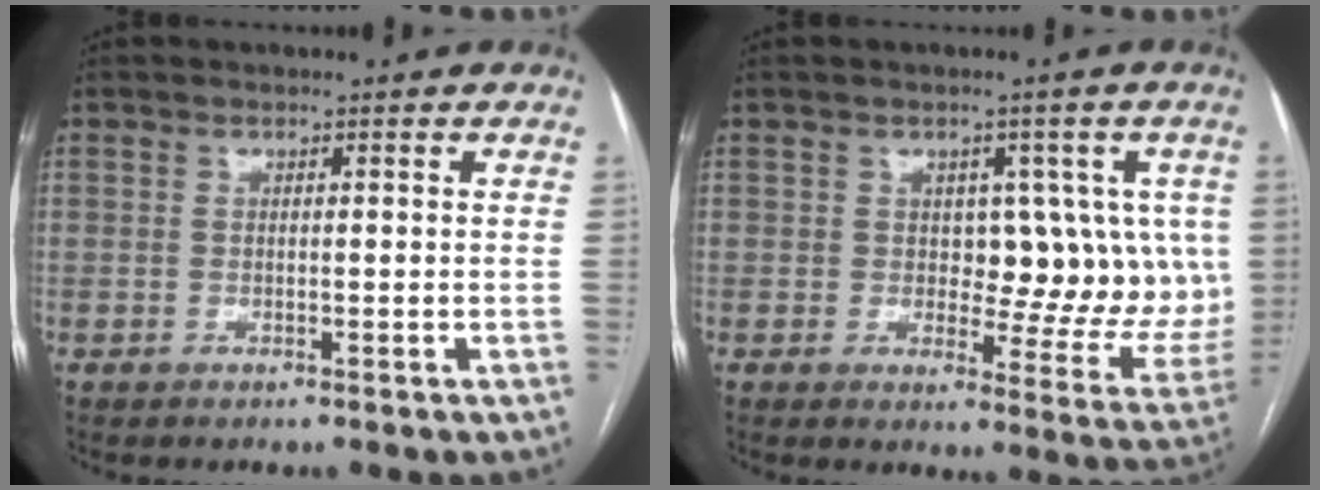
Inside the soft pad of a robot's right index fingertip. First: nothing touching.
{"total": 10.2, "force": [1.3, 5.9, 8.2], "torque": [-0.074, 0.010, 0.025]}